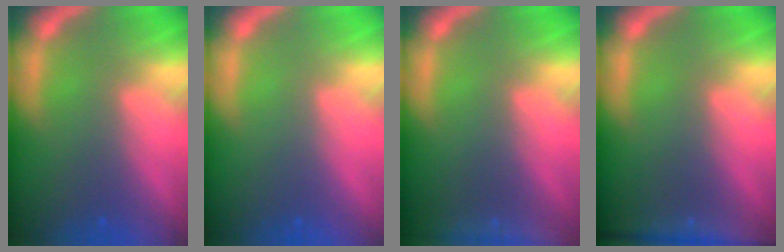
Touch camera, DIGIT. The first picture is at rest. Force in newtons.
{"total": 0.0}
{"total": 9.0}
{"total": 6.0}